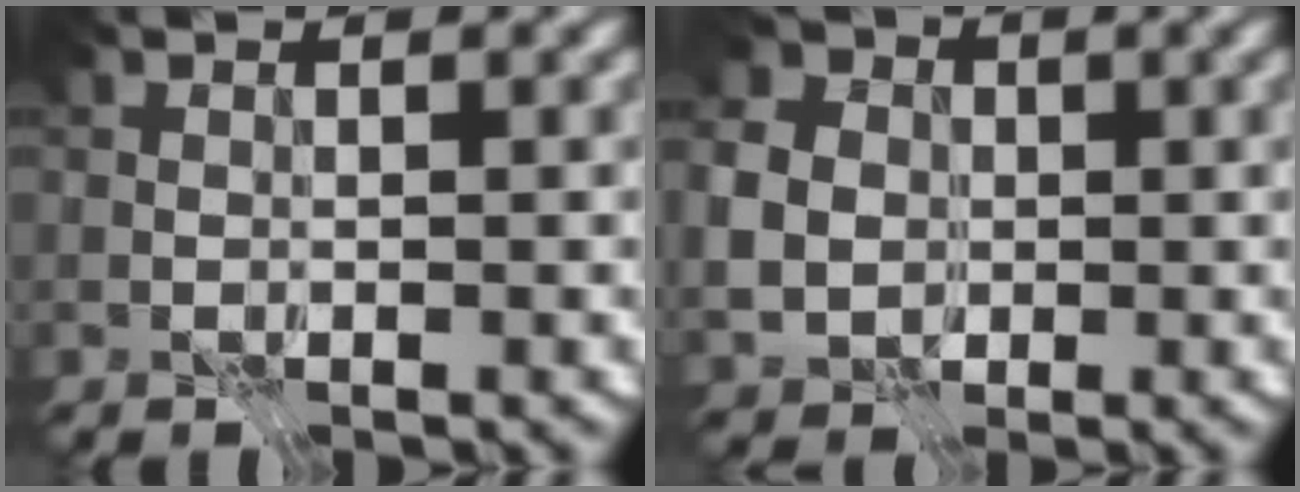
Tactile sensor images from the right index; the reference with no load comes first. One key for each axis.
{"total": 5.6, "fx": -0.1, "fy": 4.8, "fz": 2.8, "tx": -0.067, "ty": 0.008, "tz": -0.012}